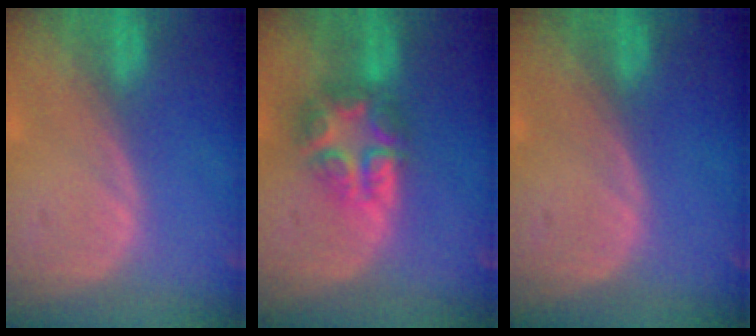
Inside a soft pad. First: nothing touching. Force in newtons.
{"total": 7.6, "press": 6.6, "slide": 3.7}
{"total": 0.0}